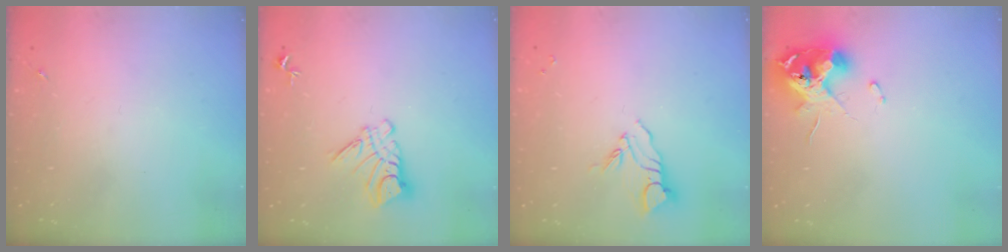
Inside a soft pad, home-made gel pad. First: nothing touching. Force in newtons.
{"total": 9.7, "press": 9.7, "slide": 0.9}
{"total": 6.9, "press": 6.9, "slide": 0.7}
{"total": 11.2, "press": 11.2, "slide": 1.3}